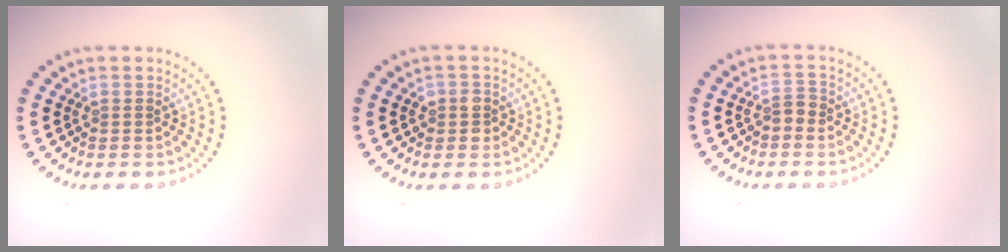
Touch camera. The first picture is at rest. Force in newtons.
{"total": 1.5, "press": 1.4, "slide": 0.5}
{"total": 1.2, "press": 1.0, "slide": 0.6}